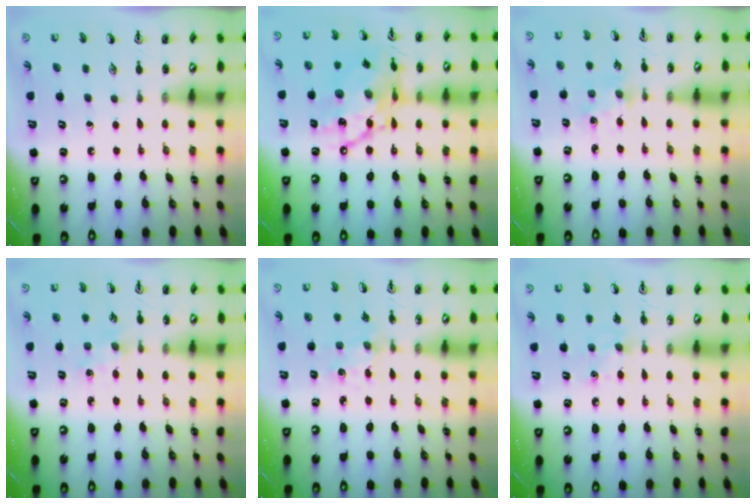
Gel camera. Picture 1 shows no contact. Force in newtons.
{"total": 17.7, "press": 17.7, "slide": 1.4}
{"total": 1.6, "press": 1.6, "slide": 0.4}
{"total": 1.6, "press": 1.6, "slide": 0.3}
{"total": 1.8, "press": 1.8, "slide": 0.3}
{"total": 6.6, "press": 6.6, "slide": 0.8}